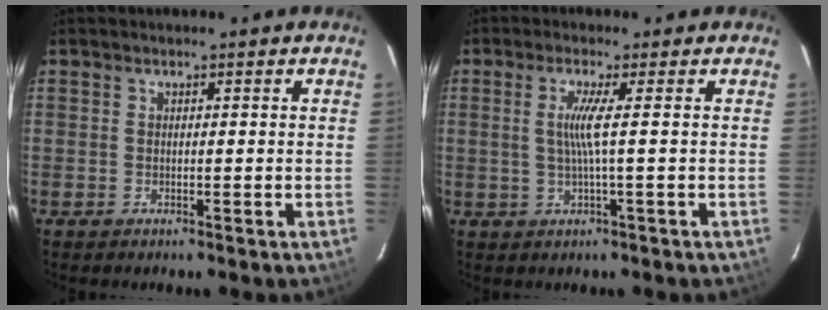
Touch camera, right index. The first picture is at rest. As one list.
[{"total": 3.9, "force": [0.3, -1.0, 3.8], "torque": [-0.071, -0.002, 0.008]}]